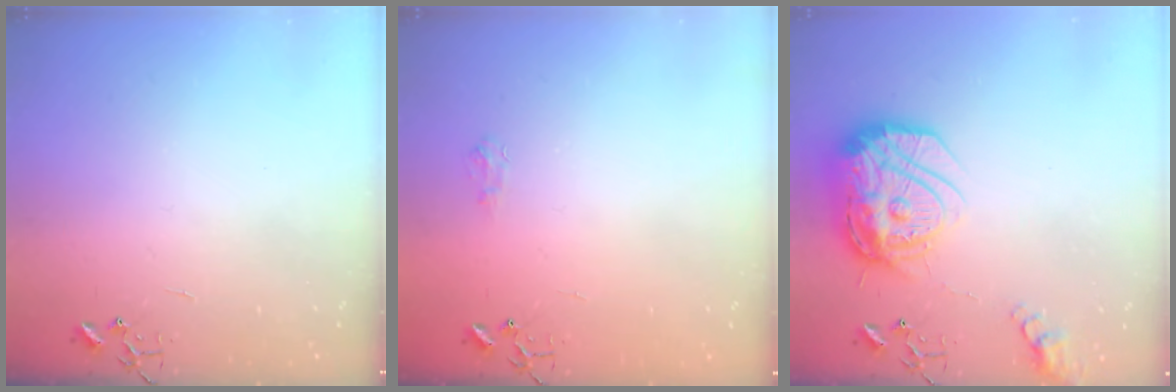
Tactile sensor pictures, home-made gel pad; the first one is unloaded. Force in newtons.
{"total": 5.2, "press": 5.1, "slide": 0.6}
{"total": 20.2, "press": 20.1, "slide": 1.6}